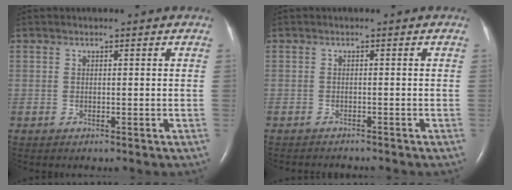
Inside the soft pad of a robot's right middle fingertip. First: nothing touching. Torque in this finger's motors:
{"motor_torque": [-0.19, -0.26, -0.07, -0.01]}